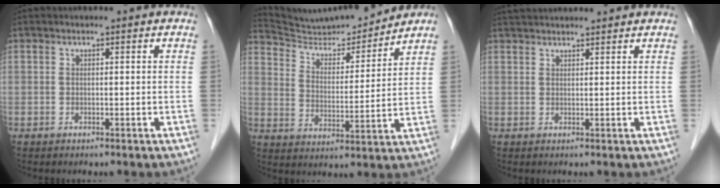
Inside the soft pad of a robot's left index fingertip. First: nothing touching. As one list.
[{"total": 13.5, "force": [13.2, 1.0, 2.6], "torque": [-0.052, 0.002, 0.223]}, {"total": 8.2, "force": [7.5, -0.2, 3.3], "torque": [-0.057, 0.040, 0.114]}]